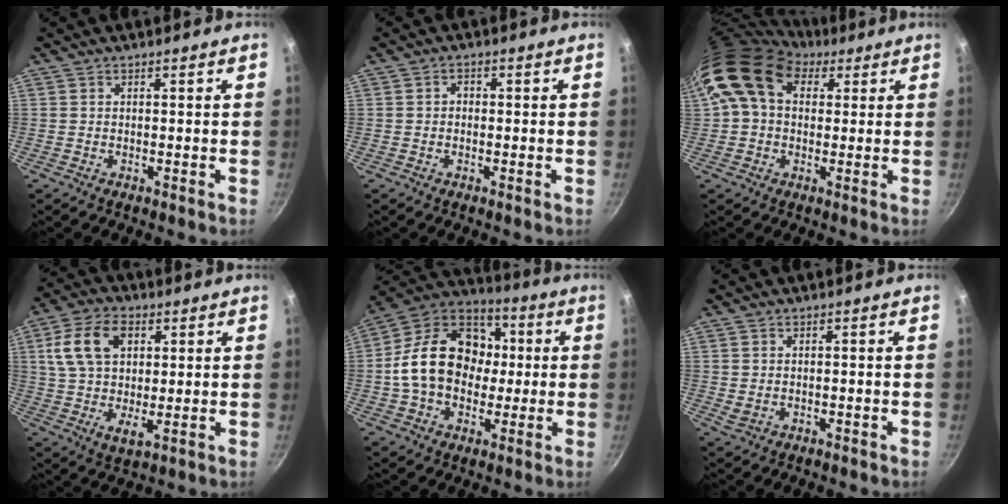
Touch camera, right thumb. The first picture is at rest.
{"total": 1.5, "force": [-0.1, 1.2, 0.8], "torque": [-0.010, 0.005, -0.004]}
{"total": 13.7, "force": [5.1, 9.7, 8.2], "torque": [-0.126, 0.011, 0.074]}
{"total": 13.2, "force": [4.2, 8.1, 9.5], "torque": [-0.162, -0.007, 0.070]}
{"total": 19.9, "force": [0.1, 15.2, 12.8], "torque": [-0.187, 0.039, -0.011]}
{"total": 1.6, "force": [-0.1, 1.0, 1.2], "torque": [-0.019, -0.001, 0.005]}